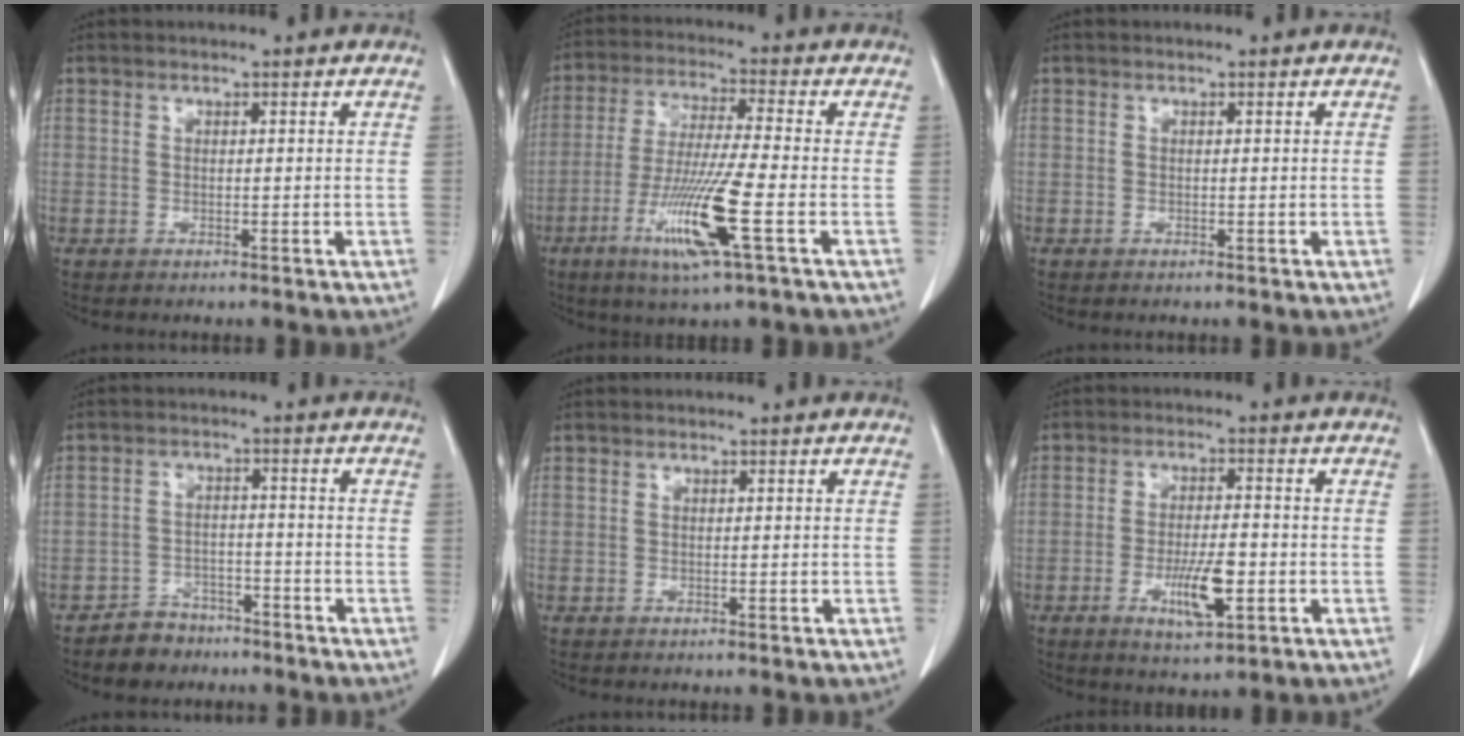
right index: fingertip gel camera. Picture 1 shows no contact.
{"total": 12.3, "force": [-4.7, -0.3, 11.4], "torque": [-0.228, -0.025, -0.091]}
{"total": 0.0}
{"total": 4.7, "force": [-3.6, 3.1, 0.1], "torque": [0.001, 0.012, -0.057]}
{"total": 0.0}
{"total": 7.2, "force": [-2.4, 1.8, 6.6], "torque": [-0.119, -0.008, -0.036]}